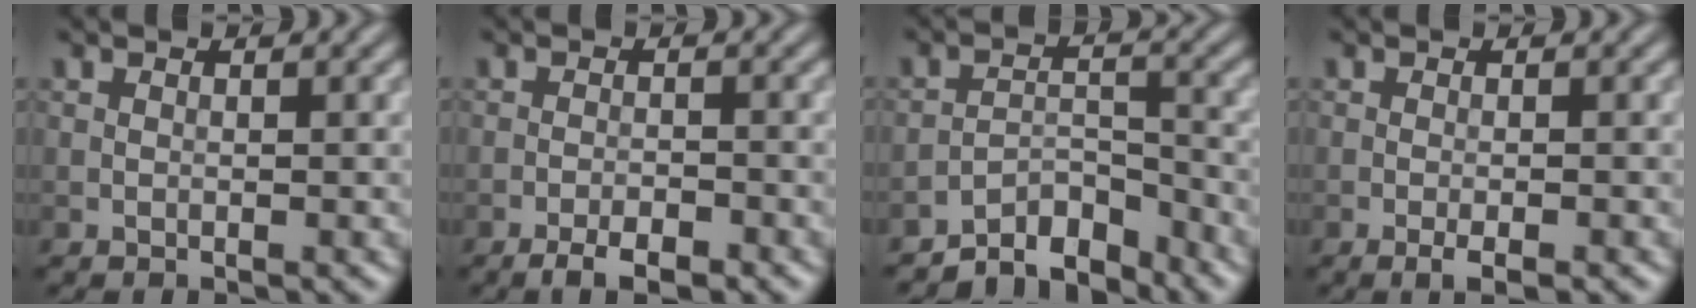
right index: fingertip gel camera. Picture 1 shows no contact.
{"total": 2.9, "force": [-2.0, 0.8, 1.9], "torque": [-0.030, 0.002, -0.037]}
{"total": 4.9, "force": [-4.6, 1.4, 1.3], "torque": [-0.012, 0.006, -0.084]}
{"total": 1.6, "force": [-0.9, 0.2, 1.4], "torque": [-0.020, -0.002, -0.016]}